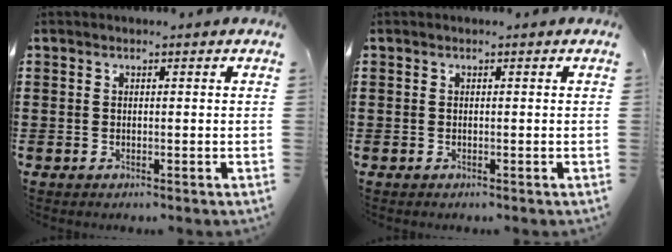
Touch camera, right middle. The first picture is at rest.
{"total": 0.0}